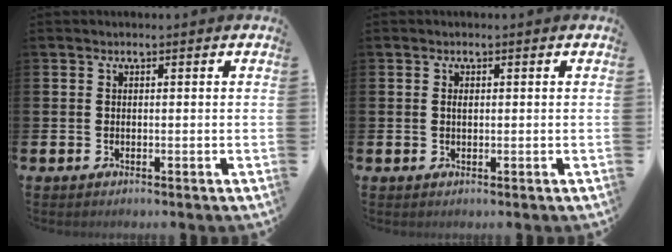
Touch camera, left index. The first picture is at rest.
{"total": 0.7, "force": [0.2, 0.4, 0.6], "torque": [-0.008, 0.002, 0.002]}